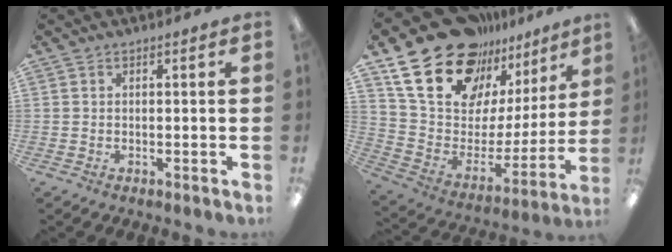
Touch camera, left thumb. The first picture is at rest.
{"total": 24.7, "force": [17.8, 13.4, 10.8], "torque": [-0.190, -0.121, 0.335]}